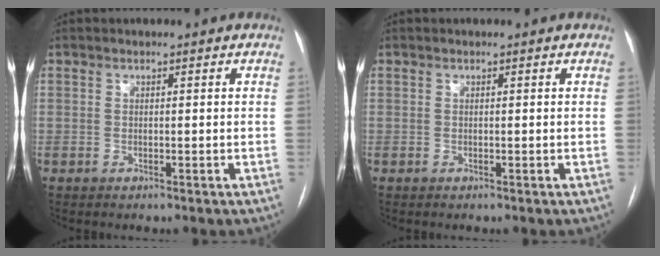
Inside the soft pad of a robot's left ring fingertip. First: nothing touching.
{"total": 0.0}